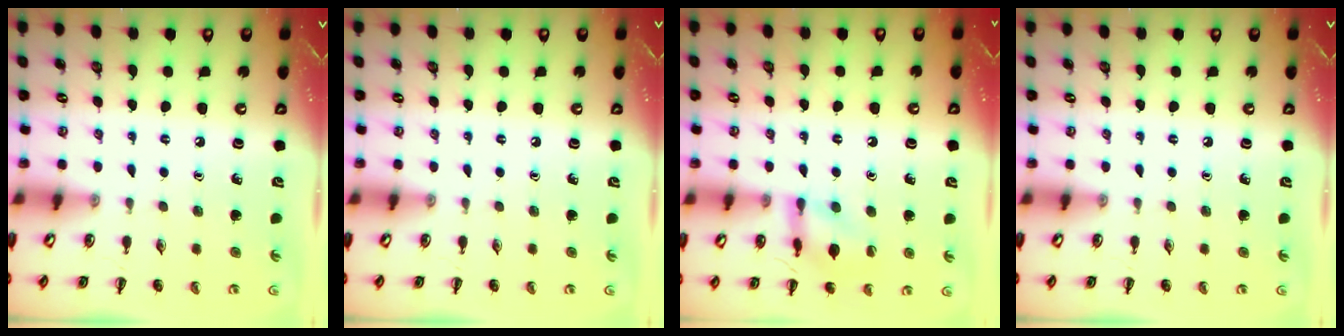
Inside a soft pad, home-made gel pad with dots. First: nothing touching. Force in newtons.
{"total": 0.0}
{"total": 13.1, "press": 13.0, "slide": 1.7}
{"total": 0.0}